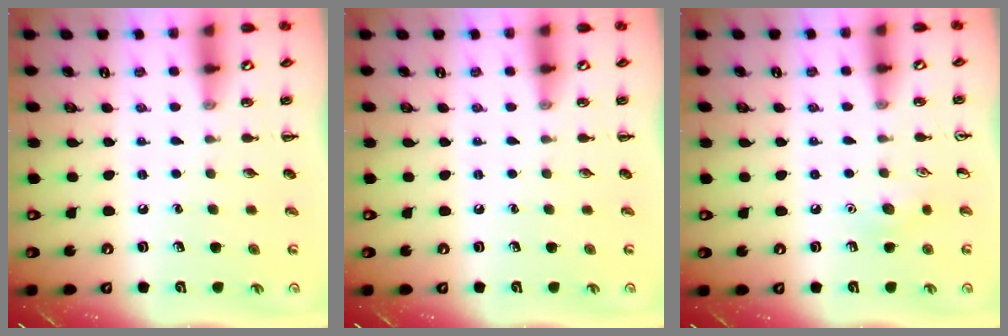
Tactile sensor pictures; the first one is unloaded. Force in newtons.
{"total": 0.0}
{"total": 7.3, "press": 7.0, "slide": 2.0}